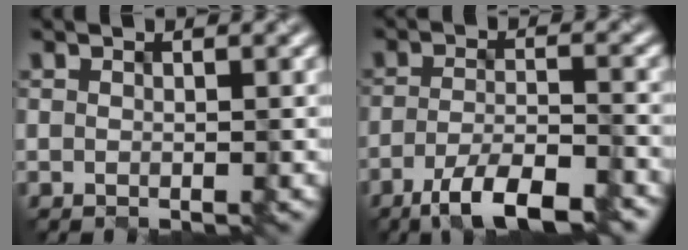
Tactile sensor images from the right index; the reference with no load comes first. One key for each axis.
{"total": 6.2, "fx": -4.2, "fy": 1.5, "fz": 4.2, "tx": -0.073, "ty": -0.002, "tz": -0.072}